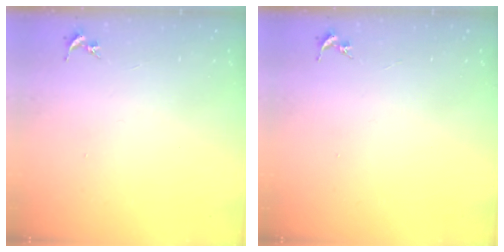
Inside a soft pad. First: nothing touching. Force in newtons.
{"total": 0.0}